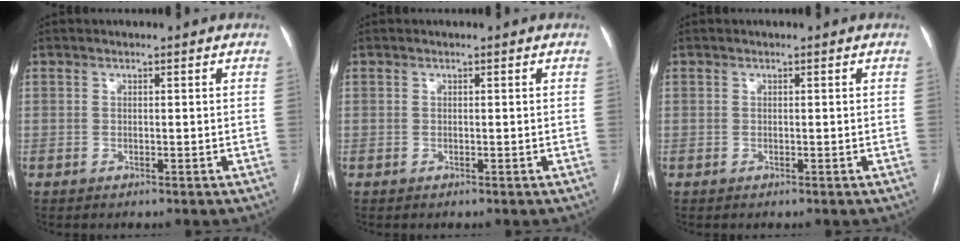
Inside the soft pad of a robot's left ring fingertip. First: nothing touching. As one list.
[{"total": 0.0}, {"total": 0.0}]